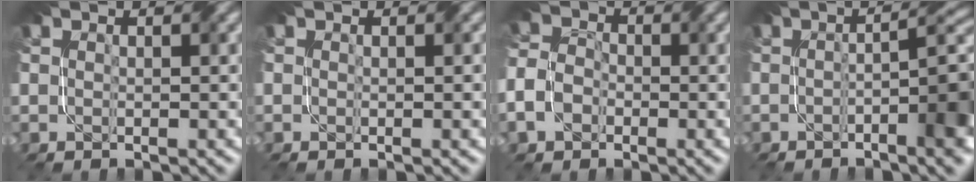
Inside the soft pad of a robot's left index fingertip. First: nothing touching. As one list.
[{"total": 0.6, "force": [-0.2, 0.1, 0.6], "torque": [-0.009, -0.006, -0.004]}, {"total": 4.4, "force": [-1.8, 3.4, 2.2], "torque": [-0.044, -0.004, -0.037]}, {"total": 8.9, "force": [-1.9, 2.0, 8.4], "torque": [-0.095, 0.004, -0.031]}]